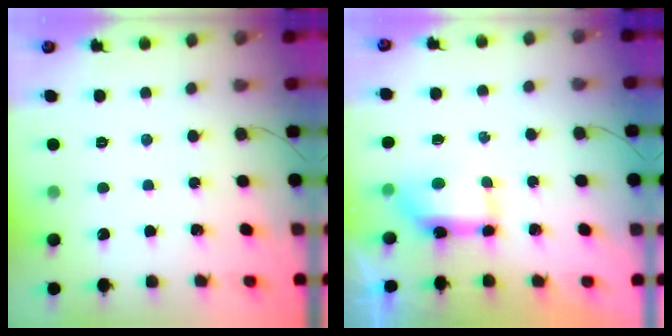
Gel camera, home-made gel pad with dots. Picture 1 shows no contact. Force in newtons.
{"total": 11.7, "press": 8.5, "slide": 8.1}